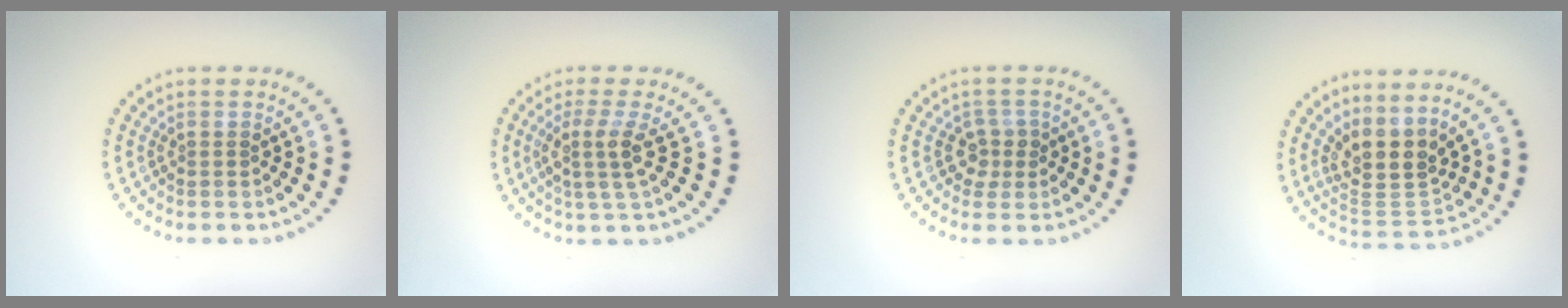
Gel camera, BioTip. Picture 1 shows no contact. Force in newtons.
{"total": 2.8, "press": 2.1, "slide": 1.8}
{"total": 1.9, "press": 1.5, "slide": 1.1}
{"total": 4.3, "press": 3.5, "slide": 2.4}